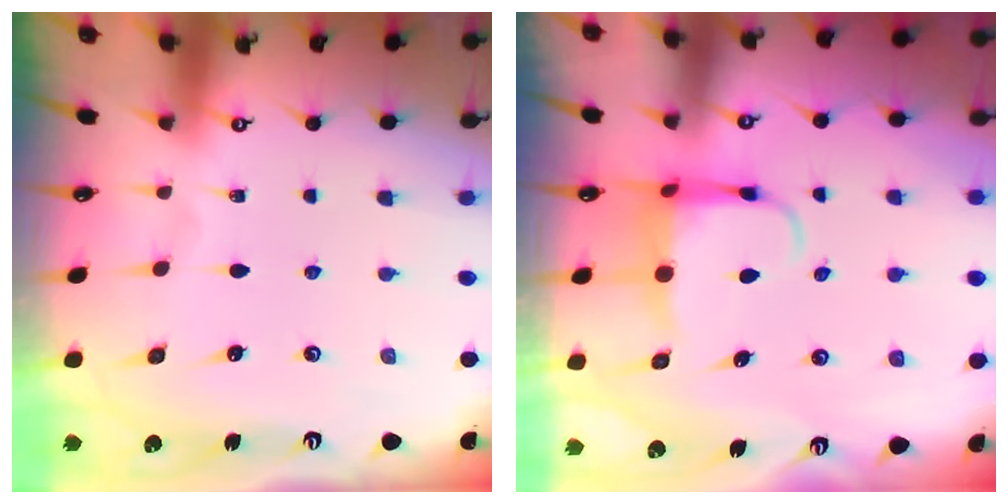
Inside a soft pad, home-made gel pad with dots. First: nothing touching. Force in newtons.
{"total": 6.1, "press": 6.0, "slide": 1.2}